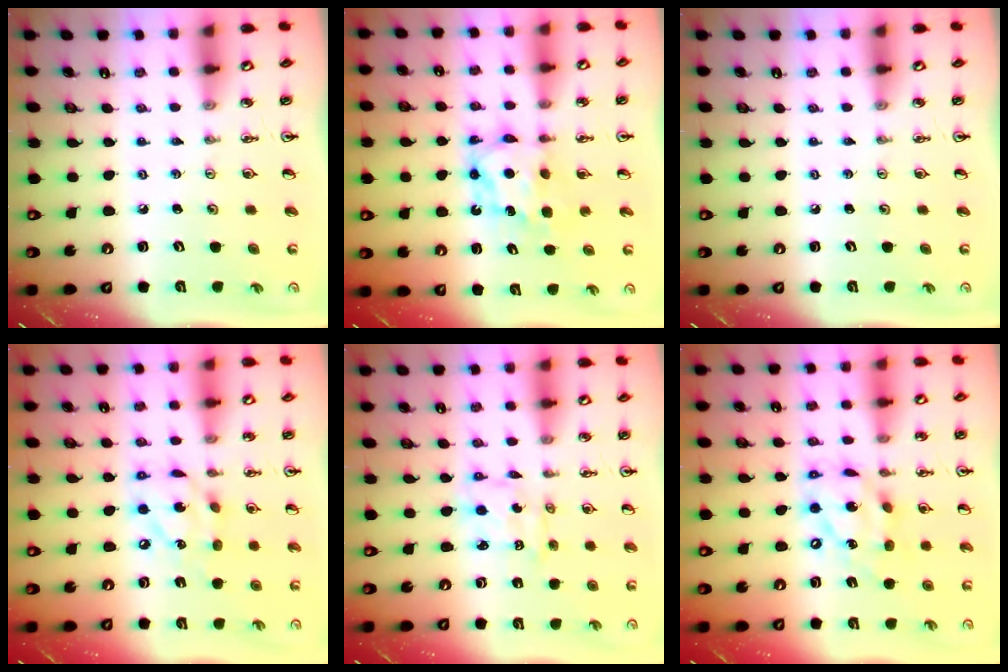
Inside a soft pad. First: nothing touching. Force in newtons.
{"total": 6.1, "press": 6.1, "slide": 0.6}
{"total": 0.0}
{"total": 12.0, "press": 12.0, "slide": 0.9}
{"total": 2.4, "press": 2.4, "slide": 0.1}
{"total": 15.4, "press": 15.3, "slide": 1.8}